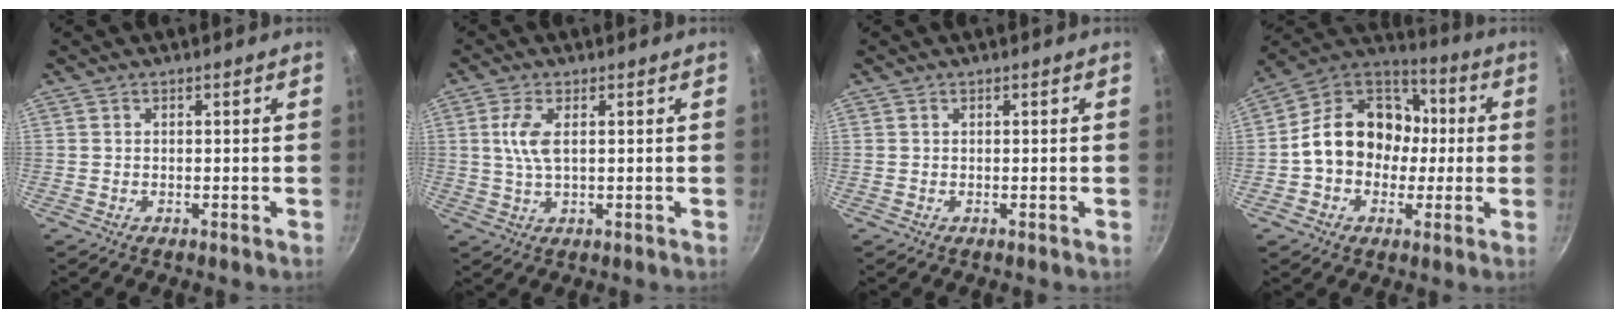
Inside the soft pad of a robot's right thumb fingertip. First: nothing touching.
{"total": 5.2, "force": [1.1, 2.1, 4.6], "torque": [-0.100, 0.001, 0.023]}
{"total": 0.0}
{"total": 17.7, "force": [-0.2, 14.4, 10.2], "torque": [-0.129, 0.046, -0.019]}